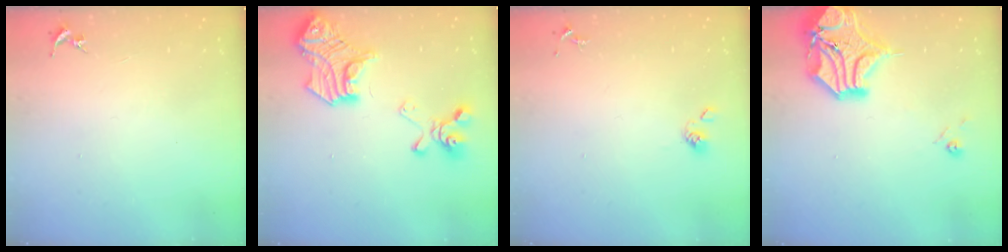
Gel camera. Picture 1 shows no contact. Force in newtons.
{"total": 23.0, "press": 22.9, "slide": 2.0}
{"total": 4.4, "press": 3.9, "slide": 2.0}
{"total": 16.2, "press": 16.0, "slide": 2.6}